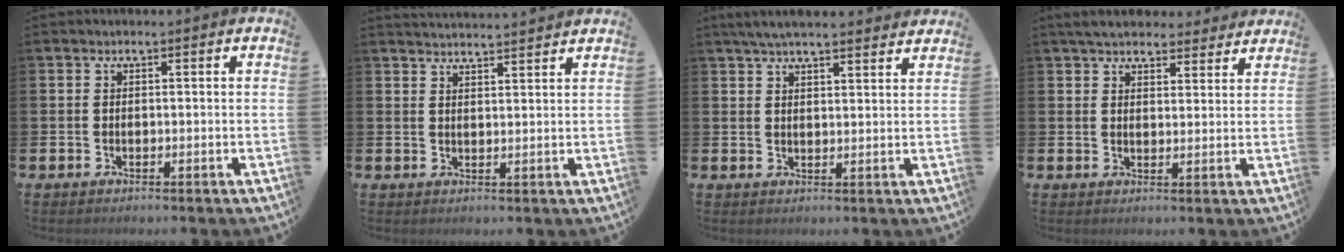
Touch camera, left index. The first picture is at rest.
{"total": 3.1, "force": [3.1, -0.2, 0.1], "torque": [0.000, -0.020, 0.055]}
{"total": 4.8, "force": [4.5, 0.6, 1.5], "torque": [-0.032, -0.013, 0.081]}
{"total": 5.3, "force": [5.0, 1.5, 1.1], "torque": [-0.028, -0.022, 0.090]}